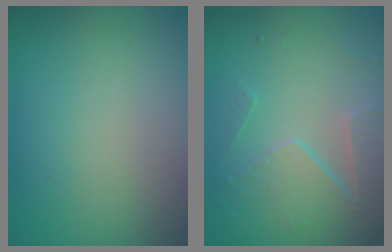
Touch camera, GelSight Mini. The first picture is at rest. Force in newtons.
{"total": 3.7, "press": 3.5, "slide": 1.1}